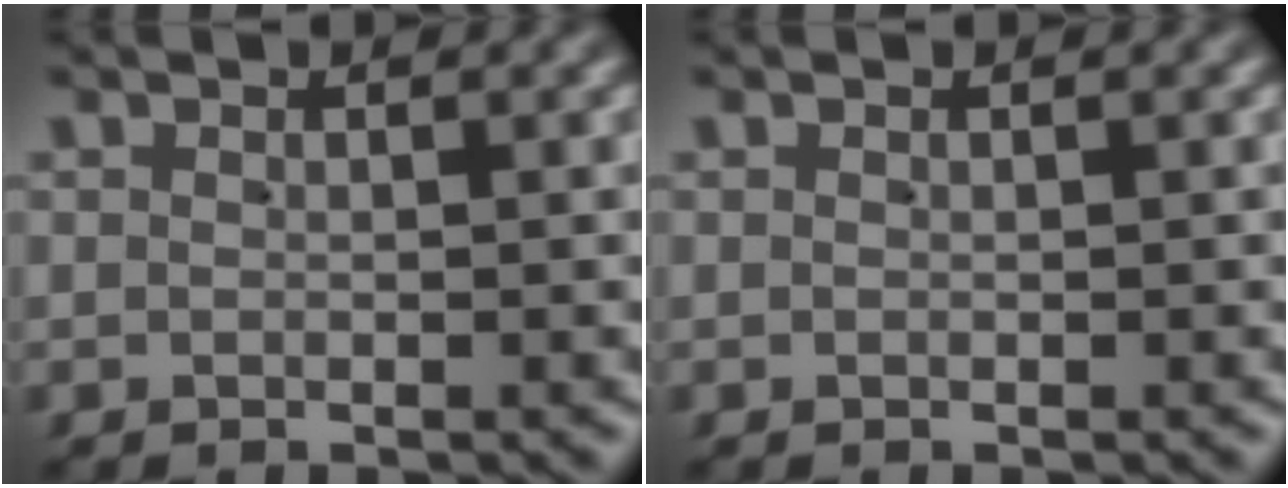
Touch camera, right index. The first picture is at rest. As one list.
[{"total": 0.0}]